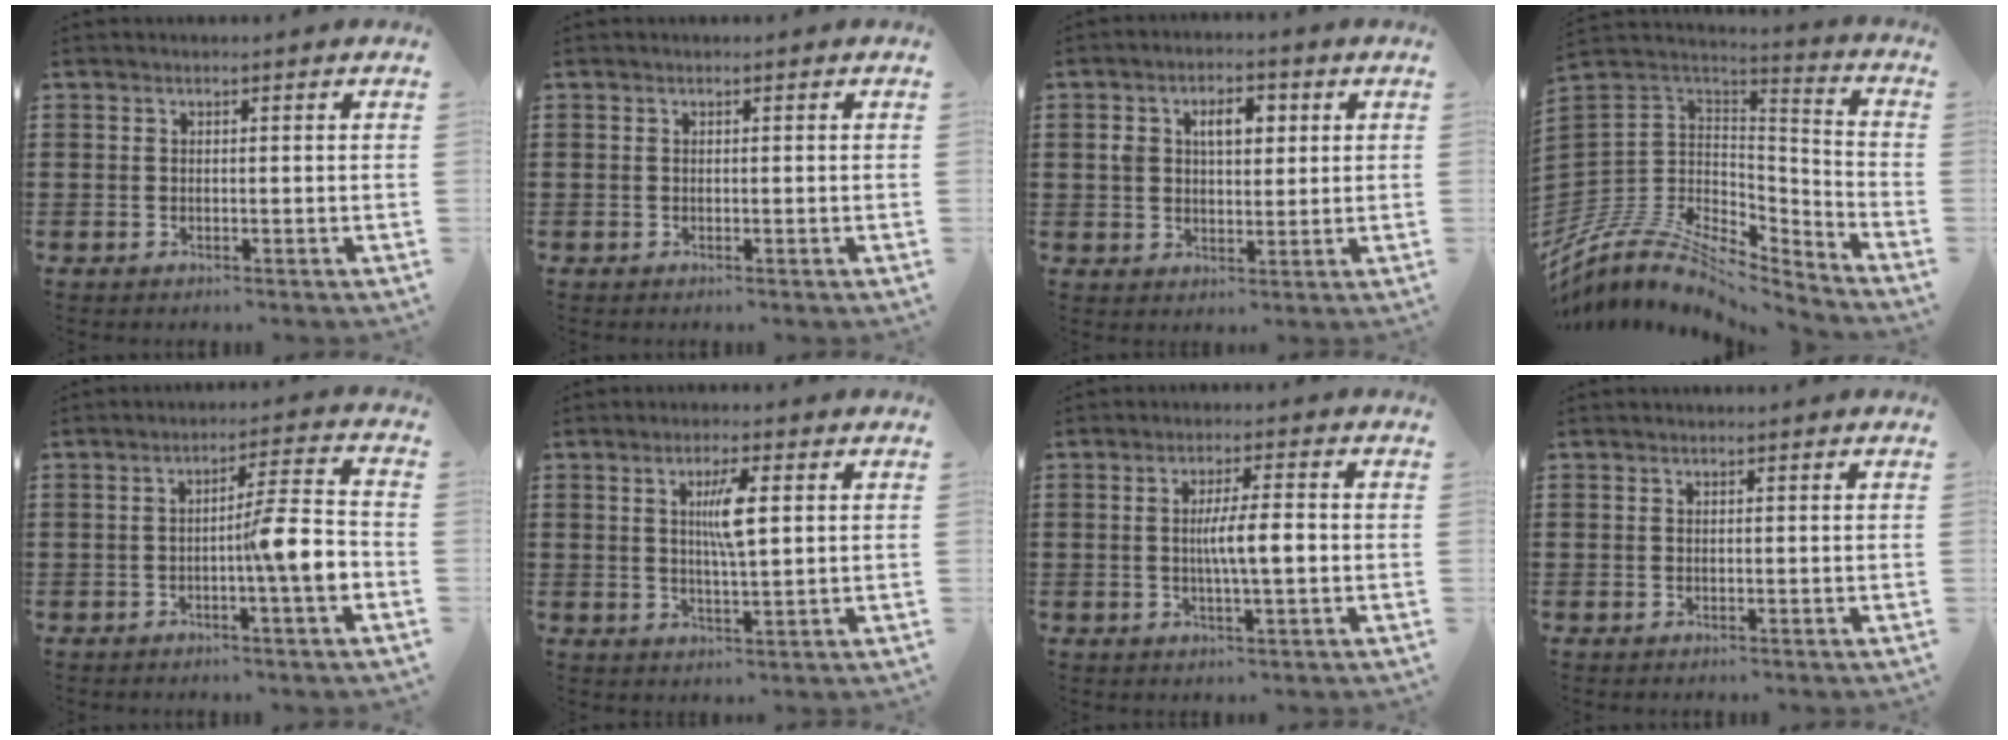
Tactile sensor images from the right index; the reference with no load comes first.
{"total": 0.0}
{"total": 5.0, "force": [1.3, 3.2, 3.6], "torque": [-0.065, 0.011, 0.014]}
{"total": 8.2, "force": [-6.0, 4.5, 3.4], "torque": [-0.094, -0.003, -0.123]}
{"total": 7.8, "force": [-2.0, 1.0, 7.5], "torque": [-0.110, -0.002, -0.039]}
{"total": 5.2, "force": [1.3, 1.0, 4.9], "torque": [-0.099, 0.005, 0.018]}
{"total": 5.5, "force": [-0.3, 0.7, 5.5], "torque": [-0.095, 0.000, -0.008]}
{"total": 0.0}